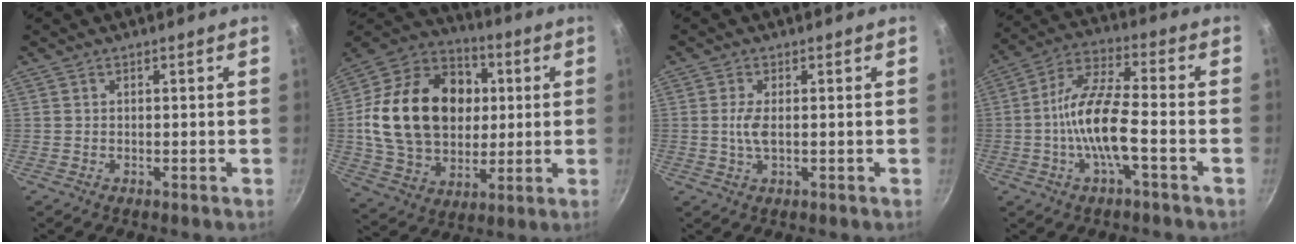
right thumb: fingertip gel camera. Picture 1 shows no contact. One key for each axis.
{"total": 26.0, "fx": 3.0, "fy": 19.3, "fz": 17.2, "tx": -0.275, "ty": 0.018, "tz": 0.055}
{"total": 3.0, "fx": 0.1, "fy": 1.1, "fz": 2.8, "tx": -0.065, "ty": 0.000, "tz": 0.000}
{"total": 12.4, "fx": -3.2, "fy": 3.7, "fz": 11.3, "tx": -0.221, "ty": 0.037, "tz": -0.074}